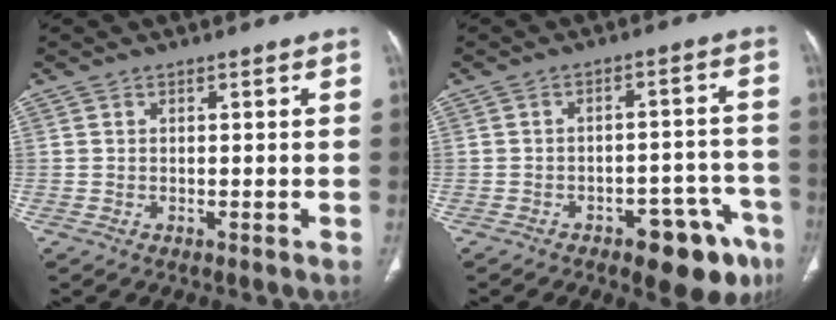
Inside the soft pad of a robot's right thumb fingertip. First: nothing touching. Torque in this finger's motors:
{"motor_torque": [1.16, 1.24, -0.15, 0.04, 0.18]}